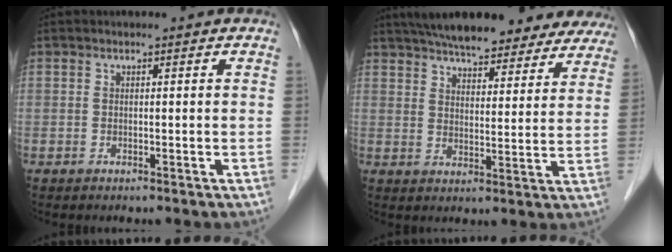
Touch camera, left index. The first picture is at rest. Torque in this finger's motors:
{"motor_torque": [1.07, -1.07, 0.33, 0.13]}